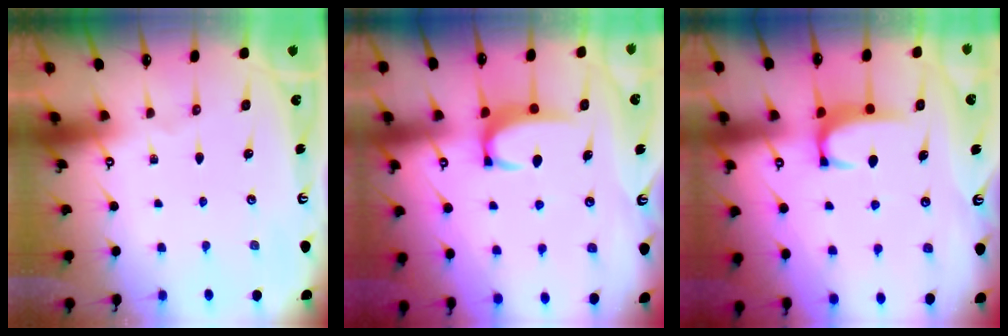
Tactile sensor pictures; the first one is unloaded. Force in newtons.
{"total": 3.5, "press": 3.5, "slide": 0.4}
{"total": 2.0, "press": 1.9, "slide": 0.6}